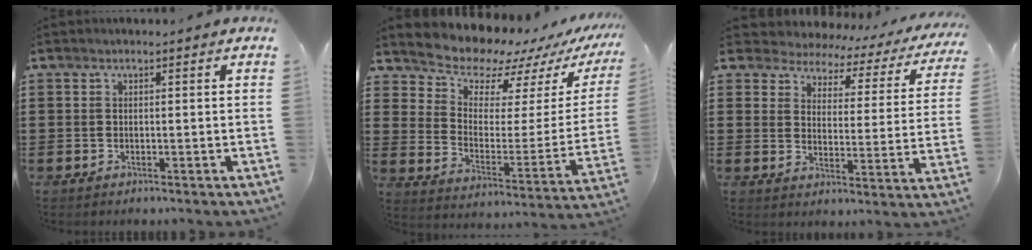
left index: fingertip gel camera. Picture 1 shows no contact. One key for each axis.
{"total": 8.2, "fx": 7.8, "fy": 2.5, "fz": 0.8, "tx": -0.050, "ty": -0.070, "tz": 0.135}
{"total": 3.5, "fx": 3.2, "fy": 1.3, "fz": 0.1, "tx": -0.029, "ty": -0.025, "tz": 0.048}